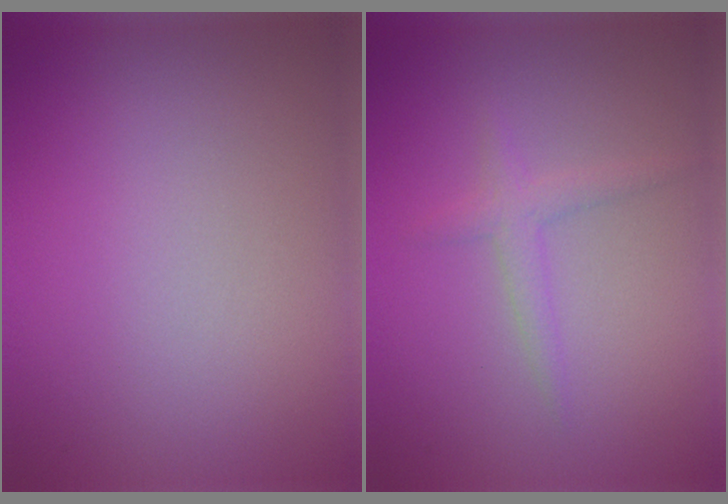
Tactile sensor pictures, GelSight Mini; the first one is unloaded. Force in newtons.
{"total": 1.6, "press": 1.6, "slide": 0.0}